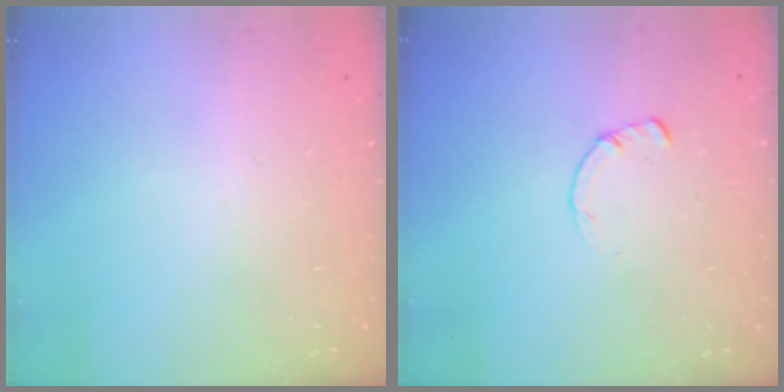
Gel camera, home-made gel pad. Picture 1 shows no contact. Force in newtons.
{"total": 1.7, "press": 1.7, "slide": 0.2}